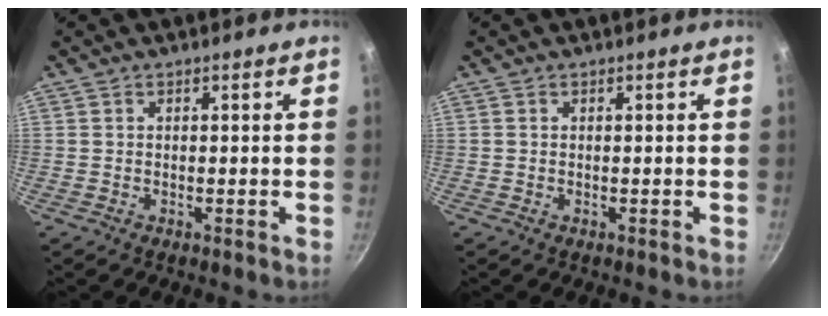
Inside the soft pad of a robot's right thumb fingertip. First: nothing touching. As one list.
[{"total": 0.0}]